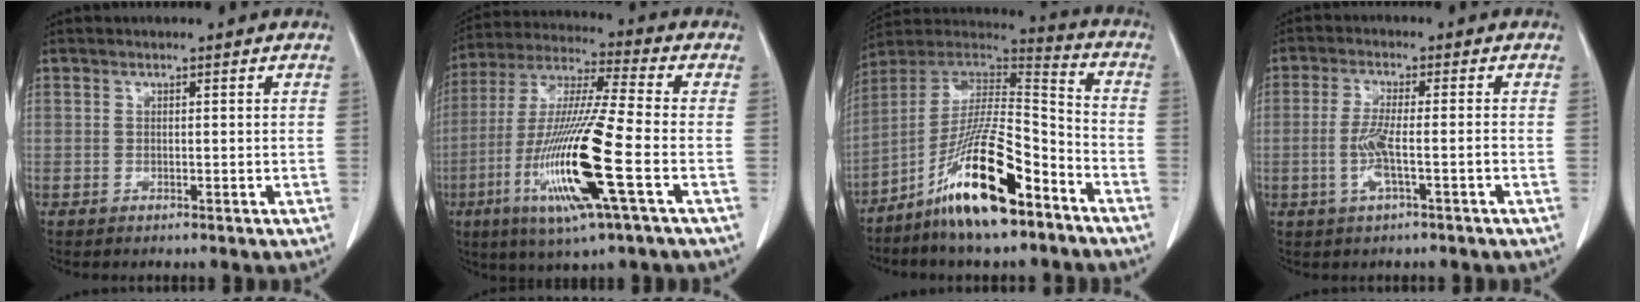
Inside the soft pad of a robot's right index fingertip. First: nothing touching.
{"total": 18.1, "force": [-5.7, 0.3, 17.2], "torque": [-0.359, -0.024, -0.112]}
{"total": 17.6, "force": [-10.7, 3.1, 13.6], "torque": [-0.269, -0.002, -0.193]}
{"total": 4.8, "force": [-1.5, 0.3, 4.5], "torque": [-0.095, -0.004, -0.030]}